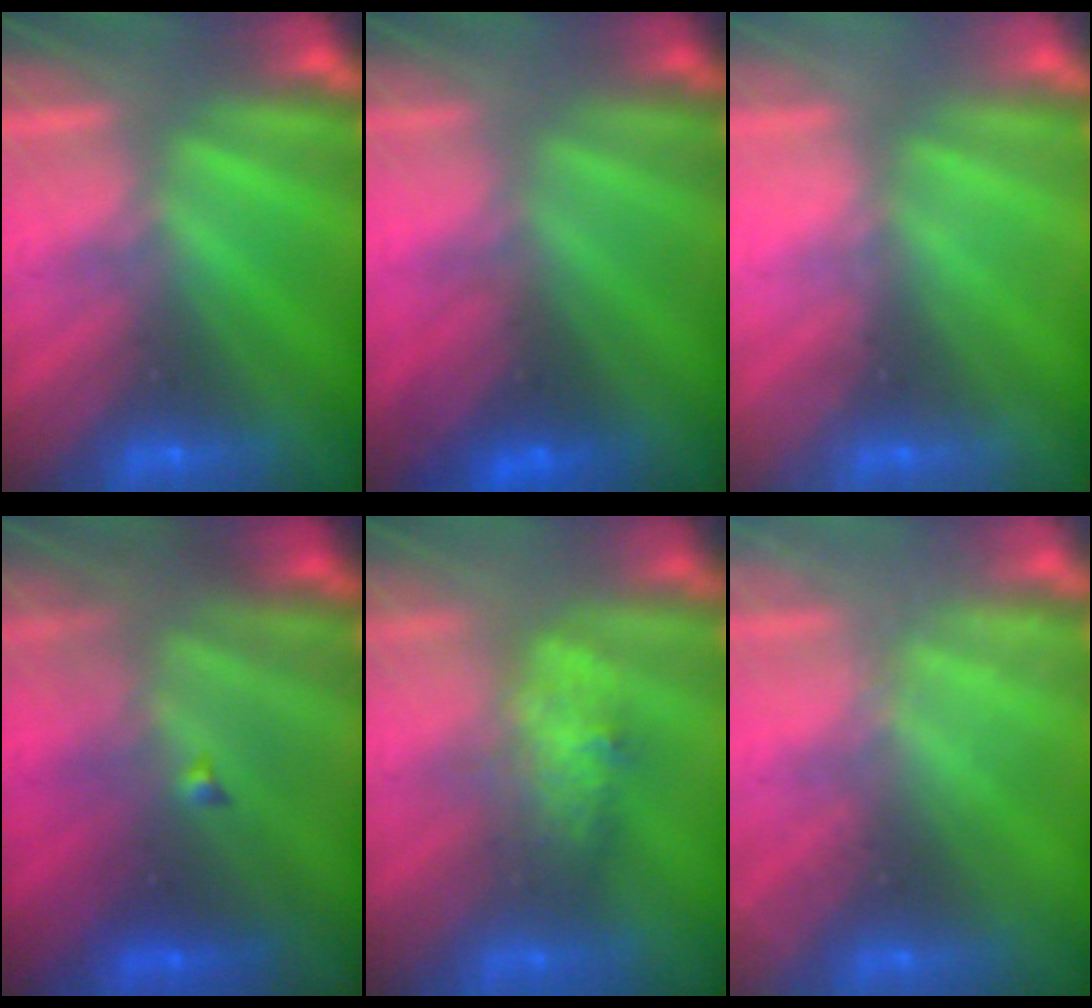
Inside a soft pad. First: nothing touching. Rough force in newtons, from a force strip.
{"total": 2.8}
{"total": 2.1}
{"total": 4.4}
{"total": 2.6}
{"total": 2.2}